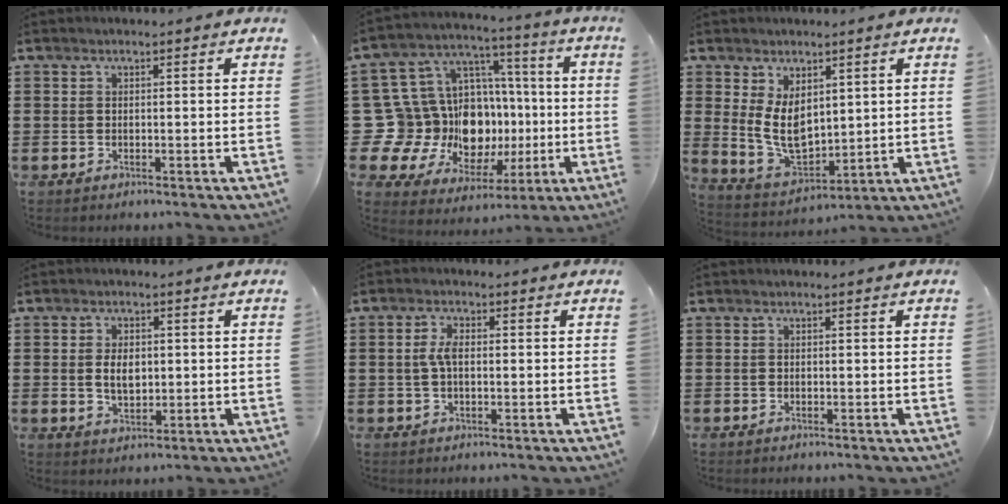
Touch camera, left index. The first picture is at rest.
{"total": 16.7, "force": [-2.7, 15.1, 6.6], "torque": [-0.164, -0.028, -0.012]}
{"total": 7.7, "force": [2.8, 4.6, 5.5], "torque": [-0.114, -0.019, 0.050]}
{"total": 3.8, "force": [0.2, 2.3, 3.1], "torque": [-0.048, 0.002, -0.001]}
{"total": 3.2, "force": [0.1, 1.4, 2.9], "torque": [-0.068, 0.002, -0.001]}
{"total": 0.0}